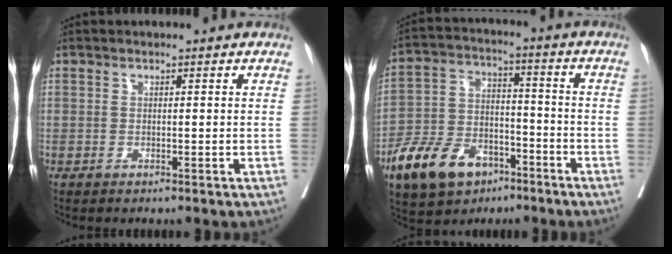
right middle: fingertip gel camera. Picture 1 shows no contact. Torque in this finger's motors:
{"motor_torque": [1.26, -0.88, 0.29, 0.08]}